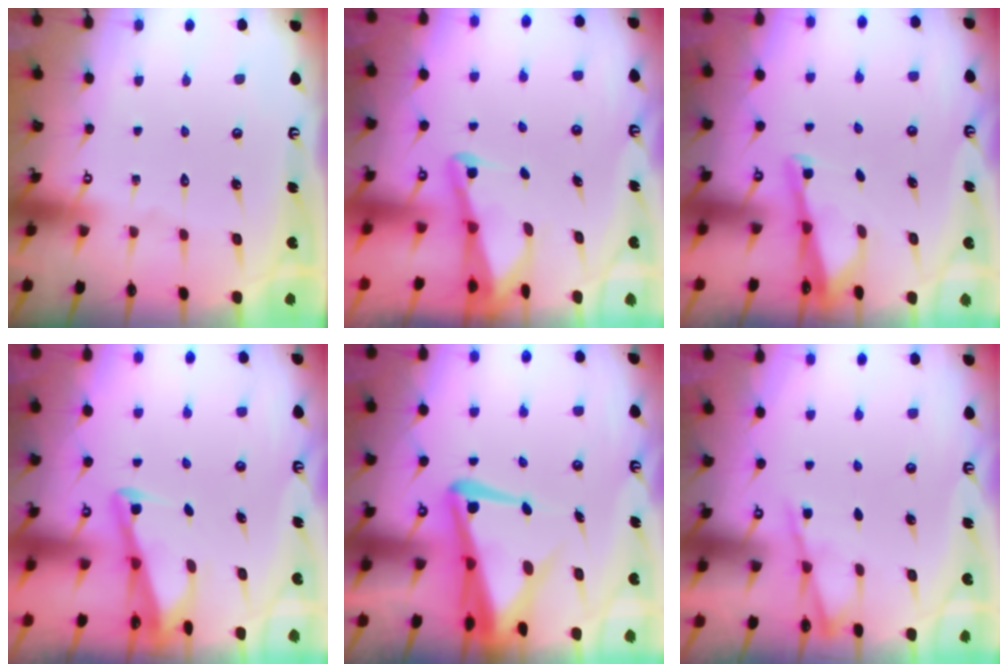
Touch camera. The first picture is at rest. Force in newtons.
{"total": 2.2, "press": 2.2, "slide": 0.3}
{"total": 3.5, "press": 3.5, "slide": 0.5}
{"total": 2.7, "press": 2.6, "slide": 0.3}
{"total": 7.9, "press": 7.7, "slide": 1.5}
{"total": 4.7, "press": 4.7, "slide": 0.6}